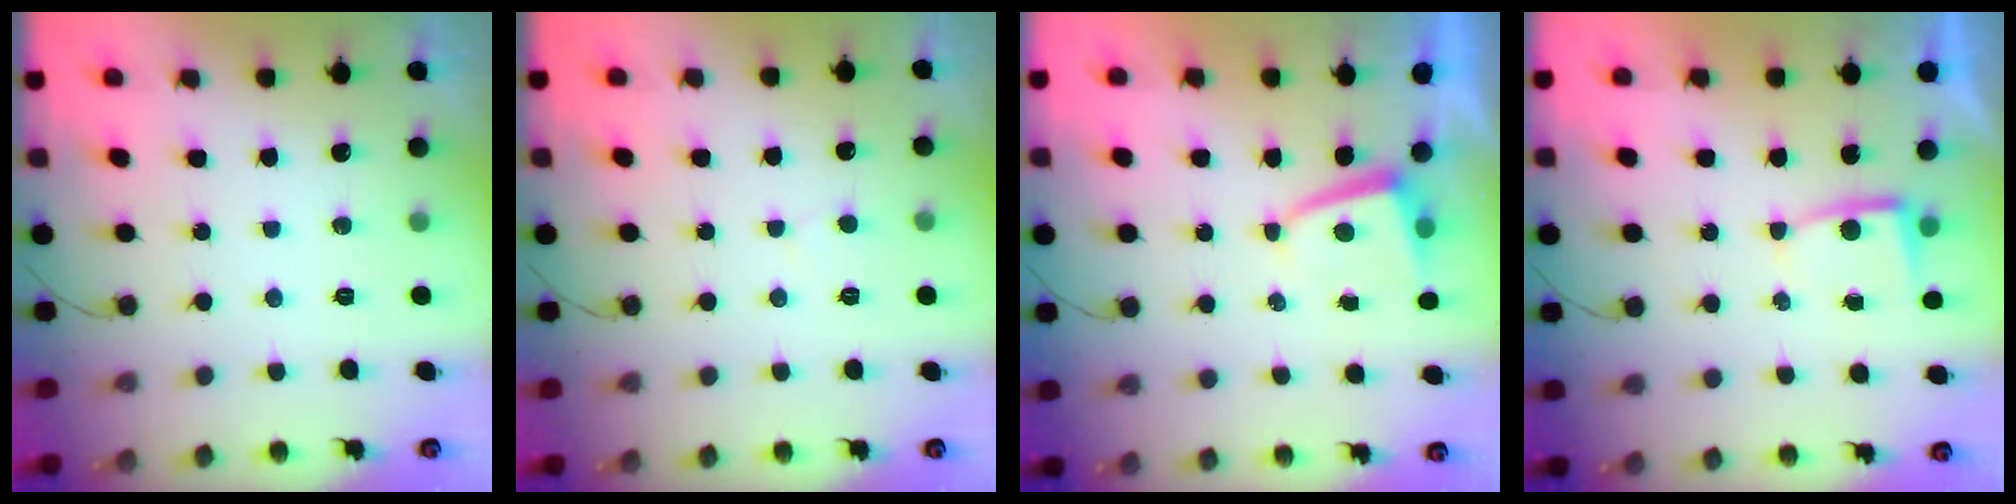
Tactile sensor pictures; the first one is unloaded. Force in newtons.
{"total": 2.9, "press": 2.9, "slide": 0.3}
{"total": 2.0, "press": 1.9, "slide": 0.3}
{"total": 2.2, "press": 2.2, "slide": 0.3}